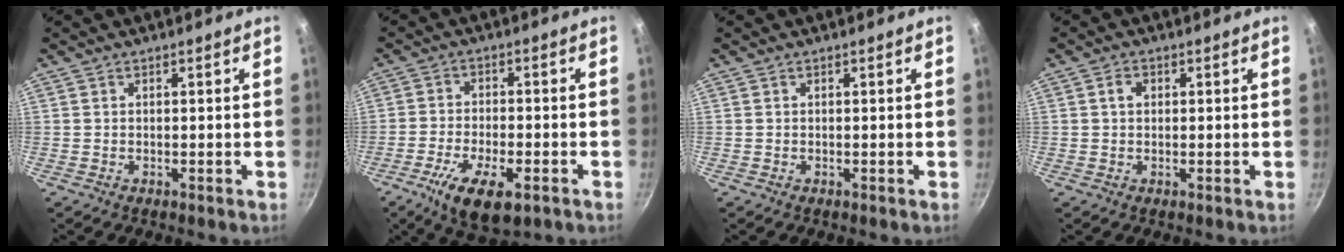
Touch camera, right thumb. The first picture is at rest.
{"total": 11.3, "force": [-5.5, 4.5, 8.8], "torque": [-0.158, 0.009, -0.093]}
{"total": 0.0}
{"total": 1.9, "force": [0.4, 1.5, 1.2], "torque": [-0.013, 0.005, 0.005]}